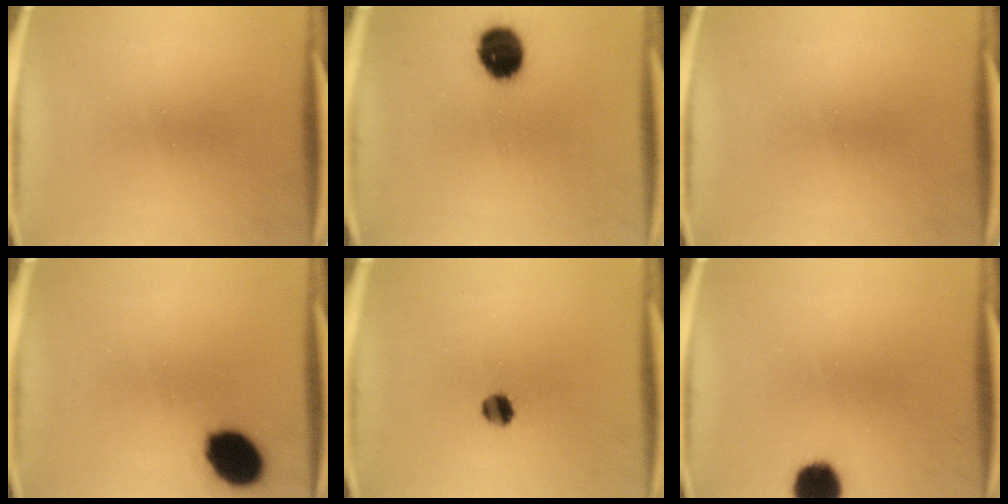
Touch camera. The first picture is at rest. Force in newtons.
{"total": 10.2}
{"total": 0.0}
{"total": 11.6}
{"total": 3.8}
{"total": 7.8}